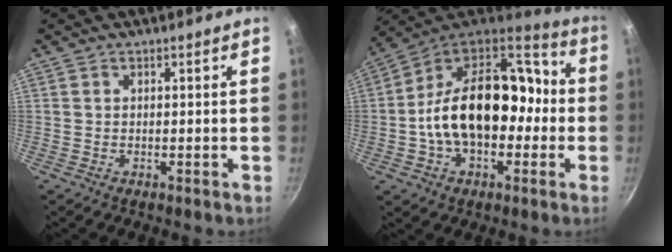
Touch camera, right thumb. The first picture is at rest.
{"total": 24.2, "force": [-1.5, 14.8, 19.0], "torque": [-0.289, 0.046, -0.024]}